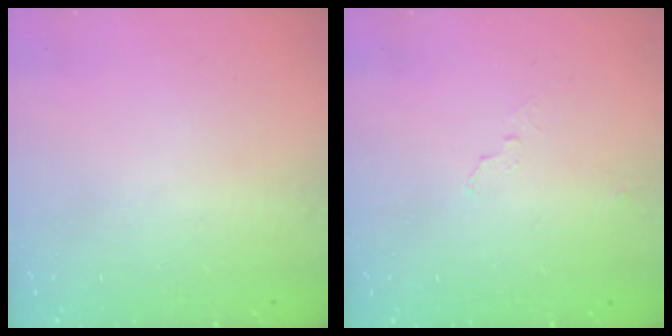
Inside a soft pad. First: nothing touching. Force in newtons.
{"total": 3.3, "press": 2.9, "slide": 1.6}